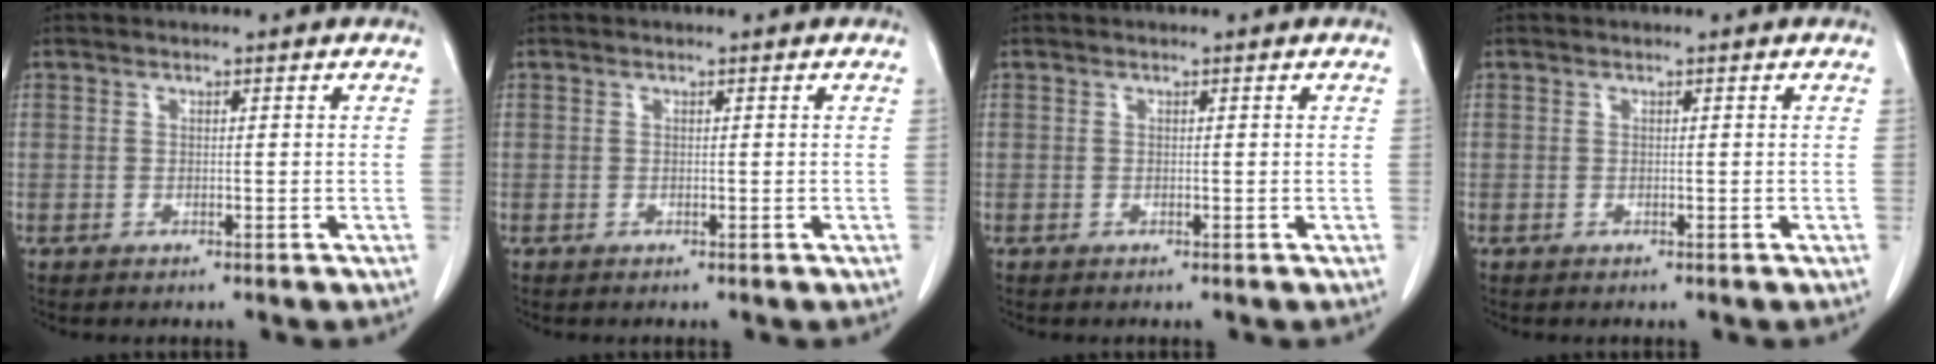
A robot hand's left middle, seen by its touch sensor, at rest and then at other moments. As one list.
[{"total": 0.0}, {"total": 0.0}, {"total": 0.0}]